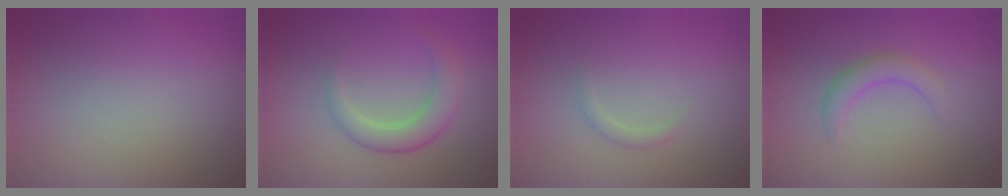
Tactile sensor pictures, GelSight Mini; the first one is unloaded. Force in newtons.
{"total": 3.2, "press": 3.2, "slide": 0.3}
{"total": 0.8, "press": 0.8, "slide": 0.1}
{"total": 2.1, "press": 2.1, "slide": 0.2}